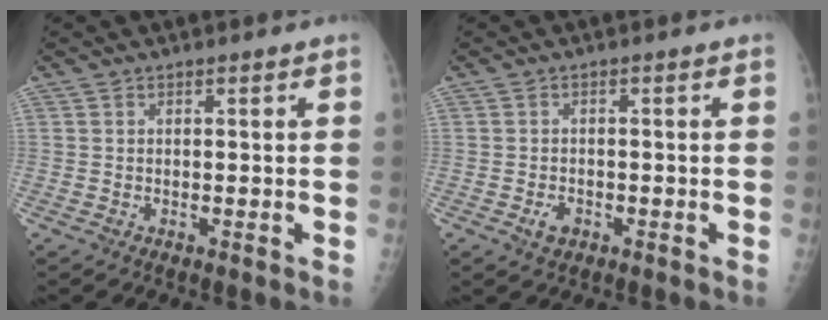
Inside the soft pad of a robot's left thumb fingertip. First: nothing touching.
{"total": 2.5, "force": [-1.1, 1.7, 1.4], "torque": [-0.018, 0.003, -0.015]}